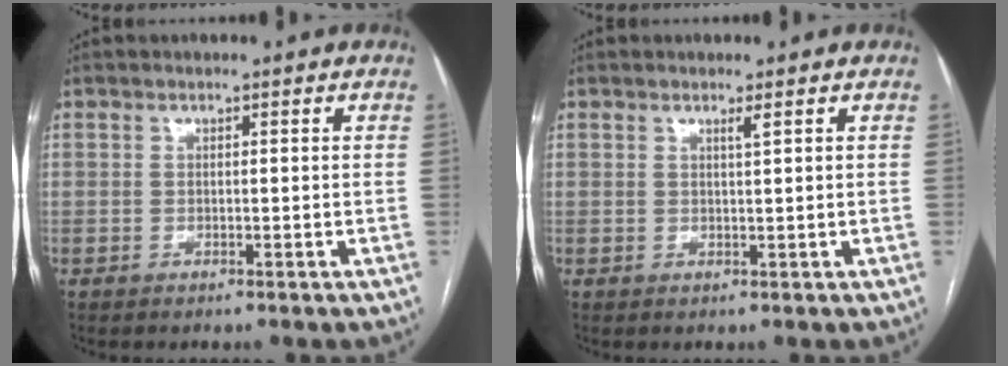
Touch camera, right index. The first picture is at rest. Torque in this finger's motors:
{"motor_torque": [0.12, 0.16, -0.01, 0.01]}